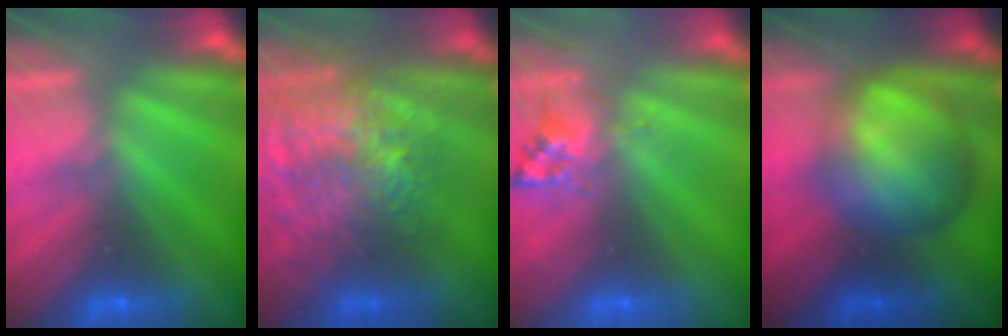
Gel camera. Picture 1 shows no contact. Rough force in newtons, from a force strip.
{"total": 8.7}
{"total": 2.5}
{"total": 10.8}